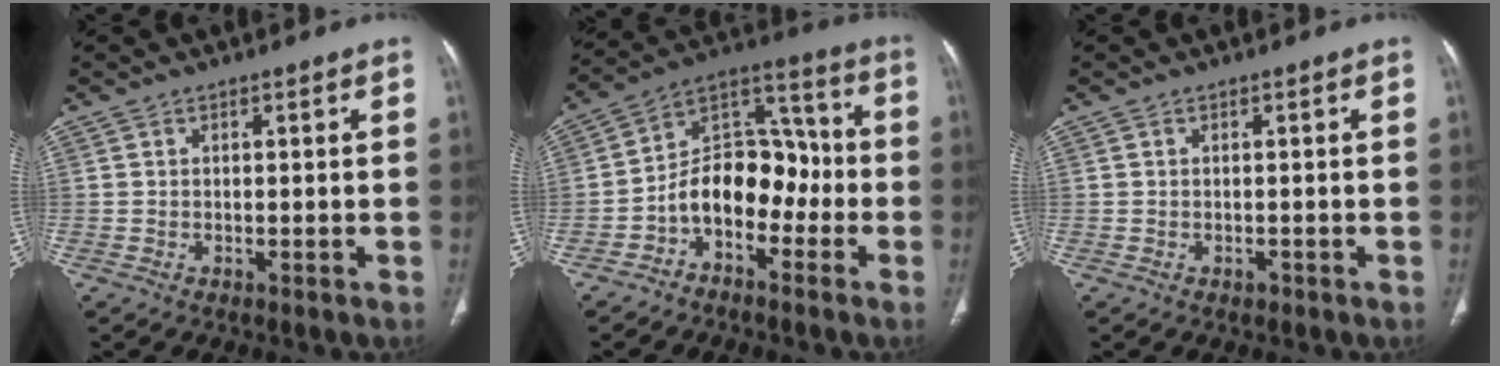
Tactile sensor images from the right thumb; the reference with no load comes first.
{"total": 12.8, "force": [-4.3, 8.7, 8.4], "torque": [-0.106, 0.071, -0.083]}
{"total": 0.7, "force": [-0.4, 0.5, 0.4], "torque": [-0.004, 0.000, -0.005]}